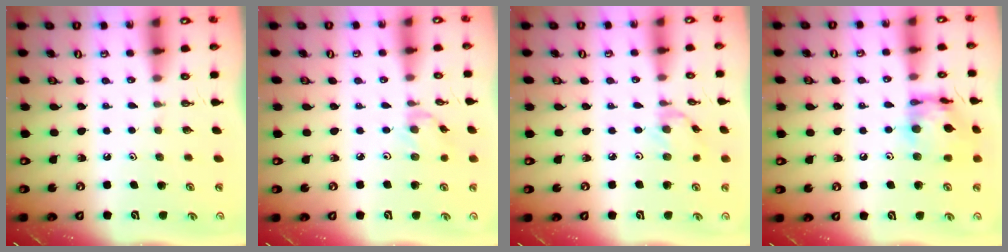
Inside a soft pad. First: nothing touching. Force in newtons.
{"total": 1.1, "press": 1.1, "slide": 0.3}
{"total": 1.3, "press": 1.2, "slide": 0.4}
{"total": 14.1, "press": 14.0, "slide": 1.2}